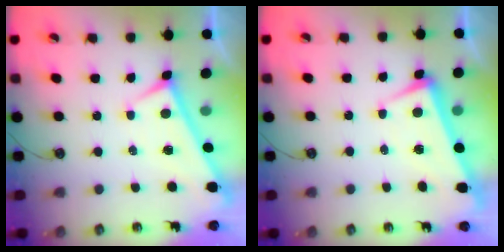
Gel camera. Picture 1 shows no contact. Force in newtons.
{"total": 1.4, "press": 1.1, "slide": 0.8}